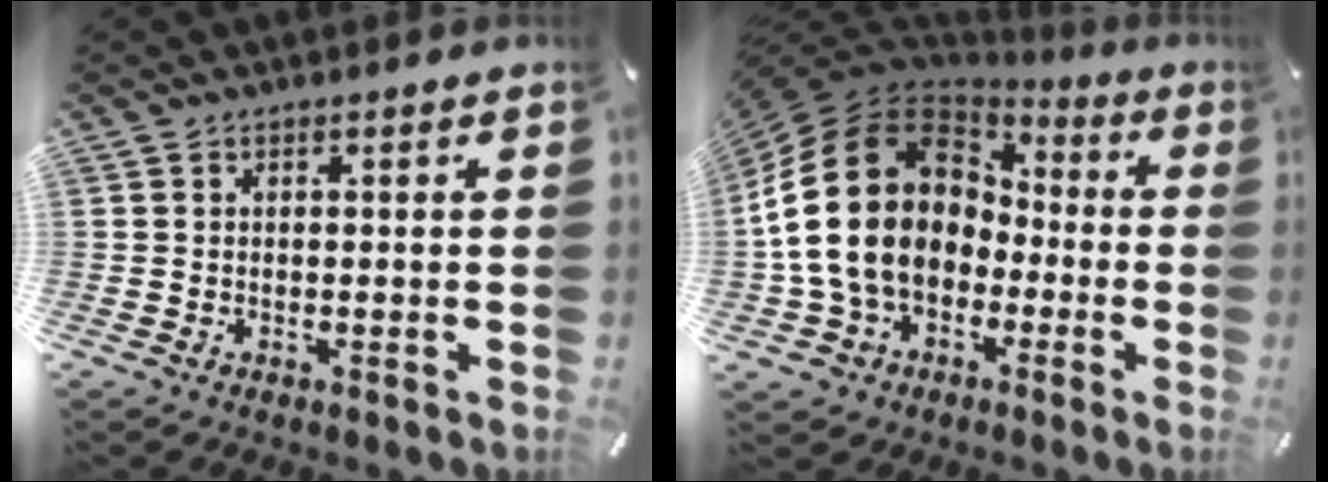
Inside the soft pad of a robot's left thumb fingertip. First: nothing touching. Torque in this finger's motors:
{"motor_torque": [1.09, 3.92, 1.90, -0.87, 1.05]}